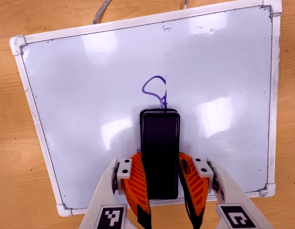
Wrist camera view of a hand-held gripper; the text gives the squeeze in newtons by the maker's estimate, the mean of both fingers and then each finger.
{"total": 8.2, "left": 6.5, "right": 9.8}